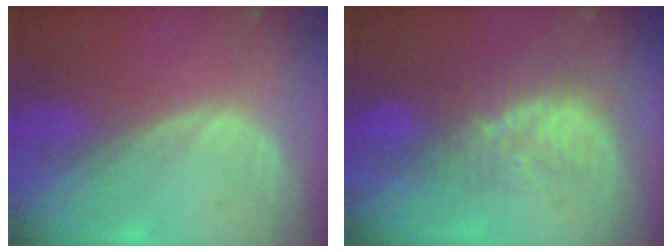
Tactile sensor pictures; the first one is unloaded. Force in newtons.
{"total": 8.4, "press": 7.5, "slide": 3.8}